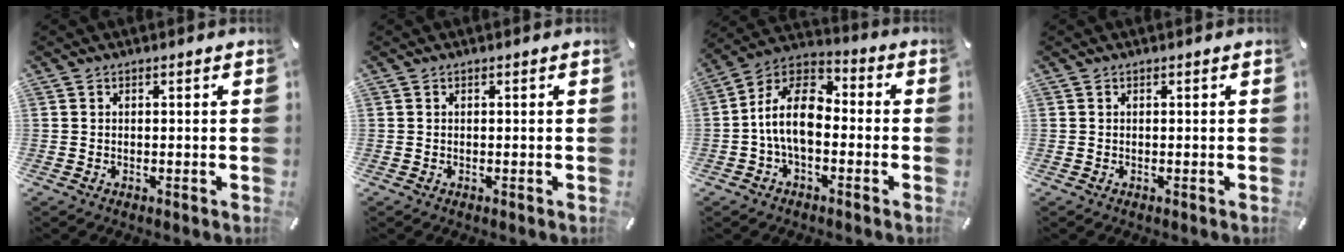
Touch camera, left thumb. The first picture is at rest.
{"total": 0.0}
{"total": 13.1, "force": [-3.1, 7.9, 10.0], "torque": [-0.211, 0.018, -0.060]}
{"total": 0.0}